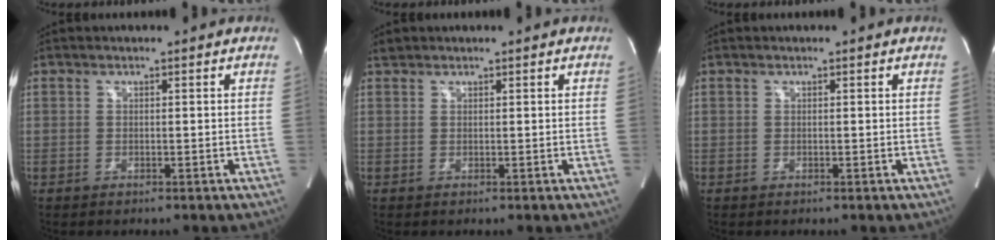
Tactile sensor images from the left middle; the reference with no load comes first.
{"total": 0.9, "force": [0.8, 0.3, 0.0], "torque": [-0.005, 0.008, 0.016]}
{"total": 0.0}